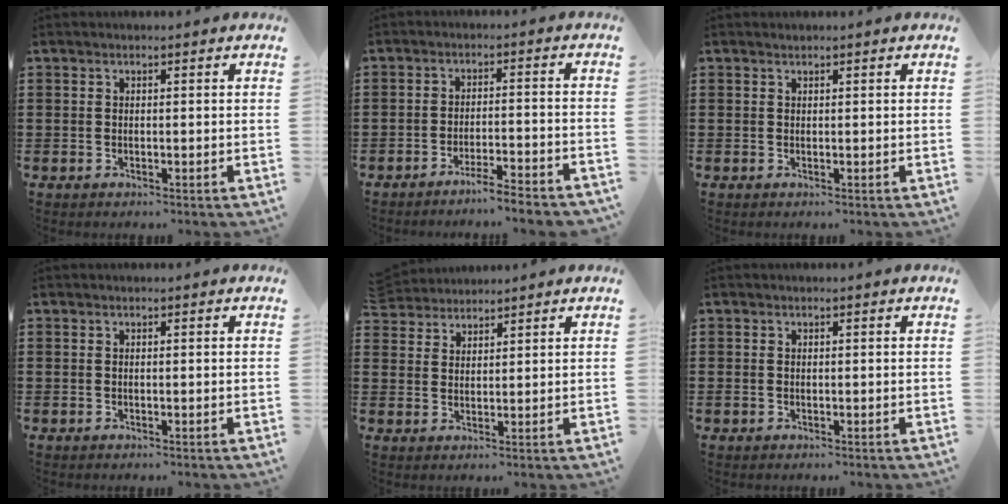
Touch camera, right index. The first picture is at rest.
{"total": 3.9, "force": [-3.6, -0.5, 1.2], "torque": [-0.021, -0.006, -0.073]}
{"total": 0.0}
{"total": 0.0}
{"total": 3.2, "force": [3.1, 0.6, -0.3], "torque": [-0.004, -0.003, 0.061]}
{"total": 0.5, "force": [-0.1, 0.5, 0.2], "torque": [-0.006, 0.004, -0.002]}